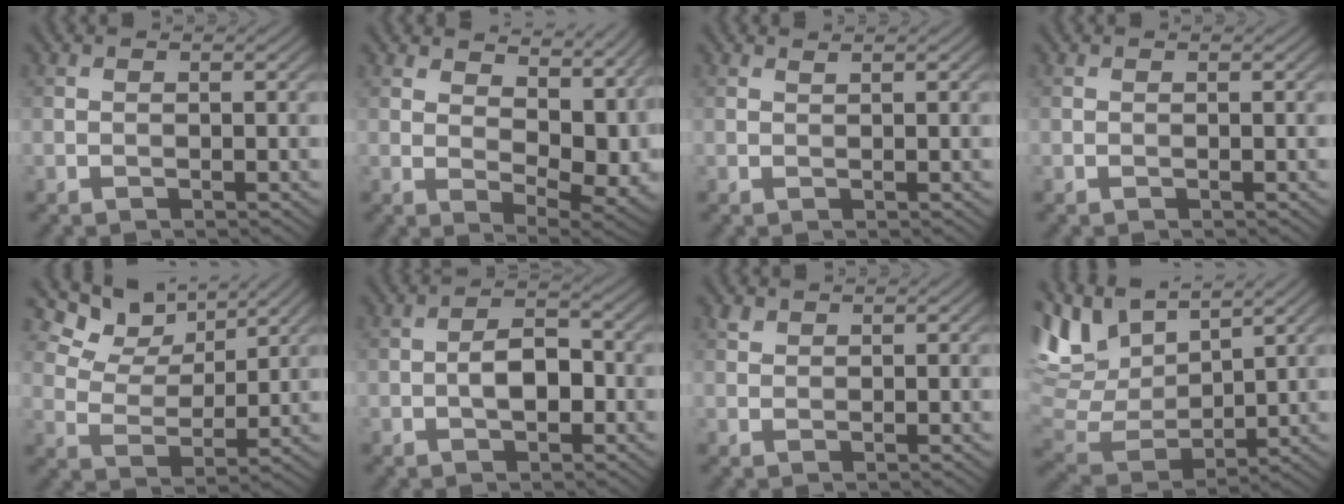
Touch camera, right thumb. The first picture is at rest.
{"total": 11.3, "force": [5.7, 5.1, 8.2], "torque": [-0.132, -0.008, 0.104]}
{"total": 0.5, "force": [0.5, -0.1, 0.2], "torque": [-0.005, 0.002, 0.011]}
{"total": 0.0}
{"total": 8.9, "force": [6.5, 4.2, 4.5], "torque": [-0.100, -0.015, 0.132]}
{"total": 4.1, "force": [-1.0, 2.2, 3.3], "torque": [-0.056, 0.007, -0.020]}
{"total": 1.0, "force": [0.8, 0.6, 0.3], "torque": [-0.007, 0.001, 0.015]}
{"total": 11.1, "force": [6.9, 5.3, 6.9], "torque": [-0.198, 0.022, 0.135]}